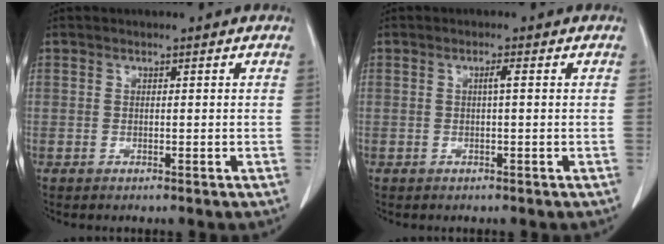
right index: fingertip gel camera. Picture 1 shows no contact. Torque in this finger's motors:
{"motor_torque": [0.25, -0.03, 0.10, 0.04]}